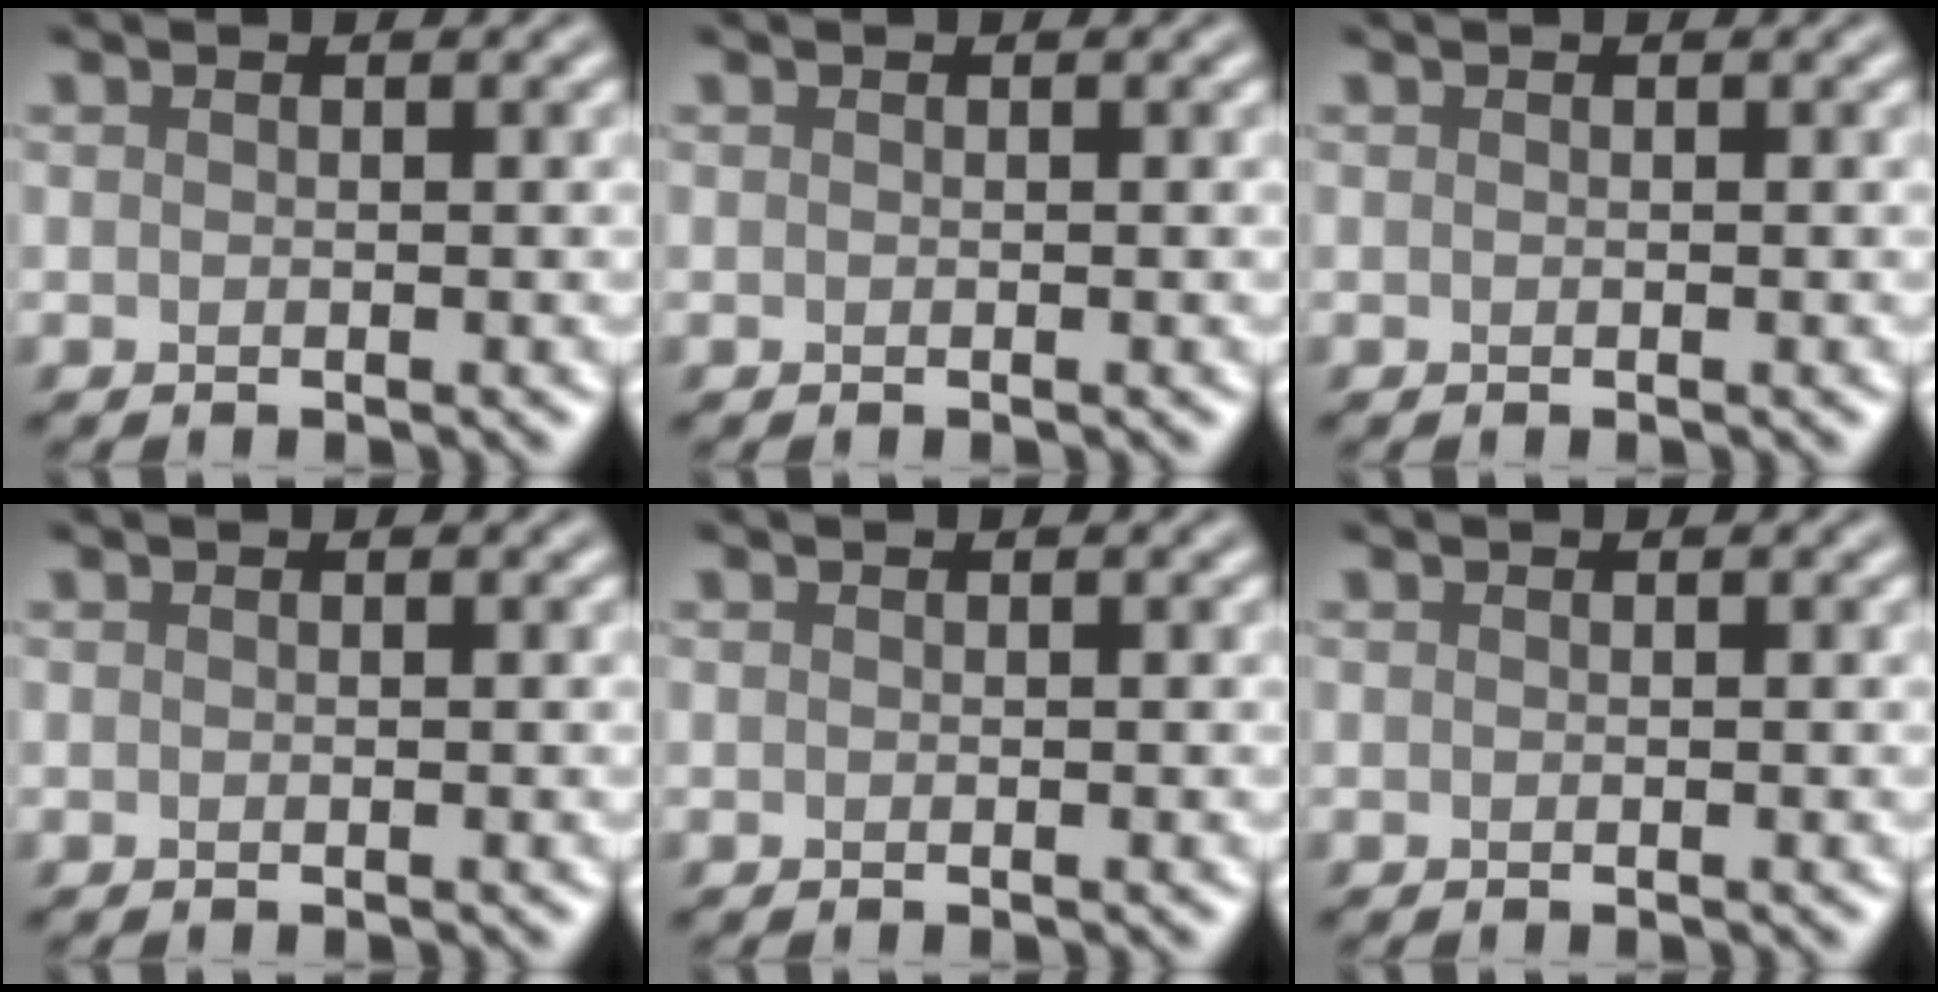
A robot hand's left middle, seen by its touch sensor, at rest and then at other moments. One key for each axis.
{"total": 0.0}
{"total": 0.0}
{"total": 0.0}
{"total": 0.0}
{"total": 0.0}